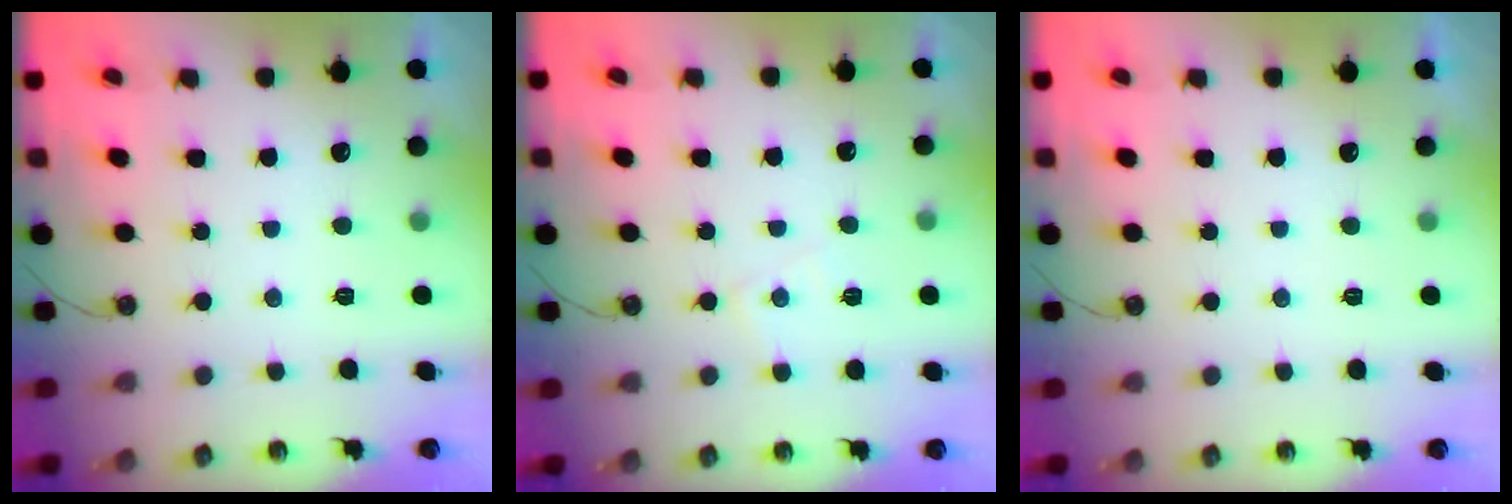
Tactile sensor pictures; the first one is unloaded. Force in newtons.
{"total": 5.5, "press": 5.4, "slide": 0.8}
{"total": 2.2, "press": 2.2, "slide": 0.4}